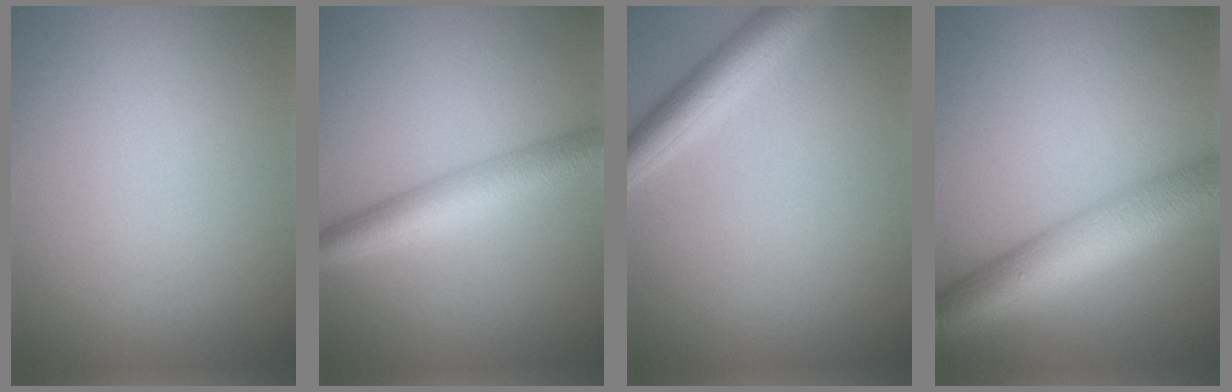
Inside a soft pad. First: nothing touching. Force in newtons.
{"total": 5.0, "press": 5.0, "slide": 0.2}
{"total": 3.9, "press": 3.9, "slide": 0.1}
{"total": 9.3, "press": 9.3, "slide": 0.3}